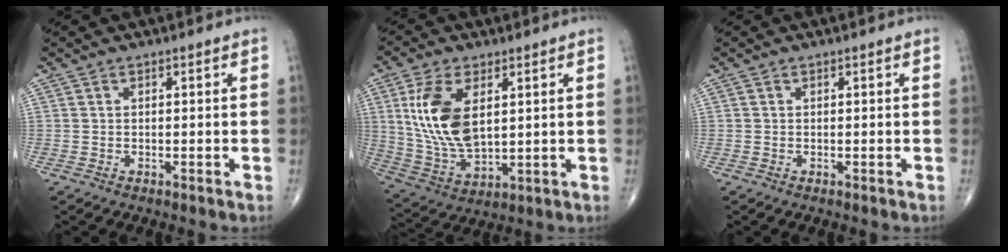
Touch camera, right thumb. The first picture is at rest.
{"total": 14.1, "force": [3.6, 7.5, 11.4], "torque": [-0.226, -0.018, 0.081]}
{"total": 0.0}